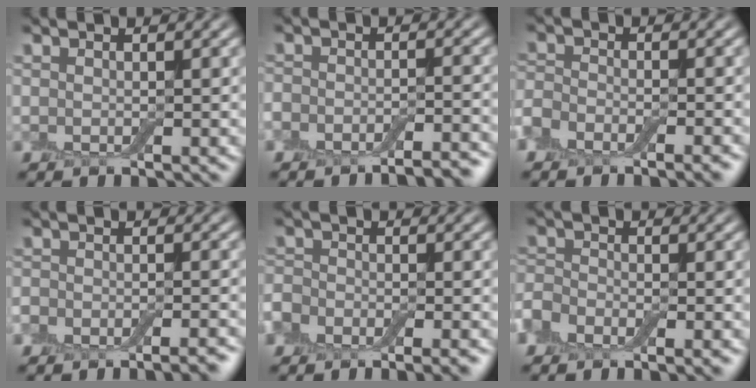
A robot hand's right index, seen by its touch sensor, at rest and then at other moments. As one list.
[{"total": 5.5, "force": [-4.9, 1.5, 1.9], "torque": [-0.029, 0.003, -0.066]}, {"total": 4.6, "force": [-3.6, 2.1, 2.1], "torque": [-0.027, 0.002, -0.061]}, {"total": 4.6, "force": [-3.9, 1.5, 2.0], "torque": [-0.028, 0.003, -0.053]}, {"total": 6.8, "force": [-5.4, 3.3, 2.8], "torque": [-0.024, -0.007, -0.079]}, {"total": 5.0, "force": [-3.6, 2.6, 2.4], "torque": [-0.030, 0.000, -0.067]}]